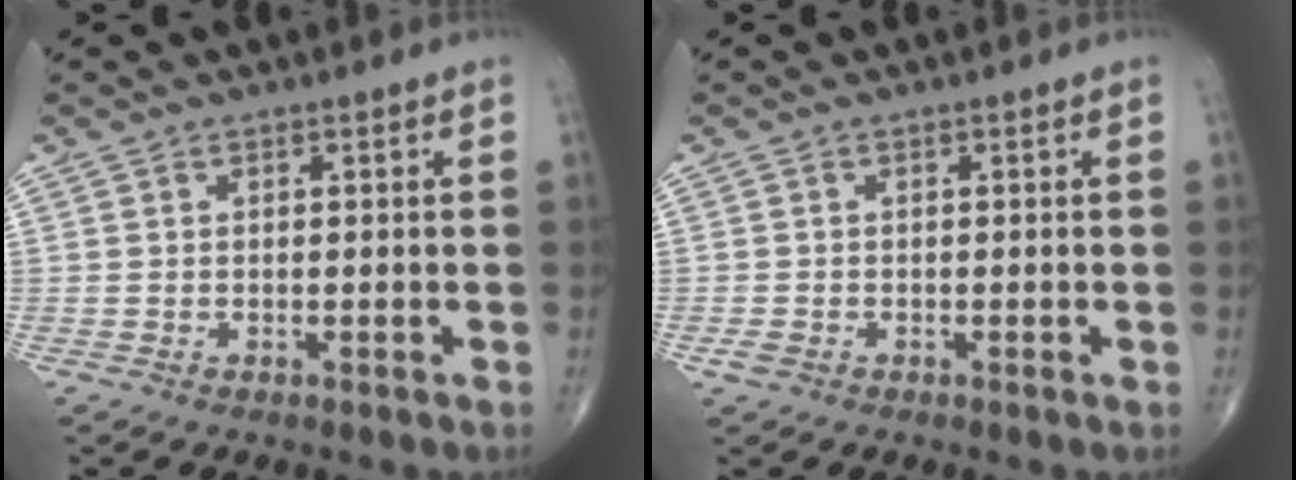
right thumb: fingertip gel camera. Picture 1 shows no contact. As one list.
[{"total": 1.5, "force": [-0.7, 1.0, 0.8], "torque": [-0.020, -0.002, -0.012]}]